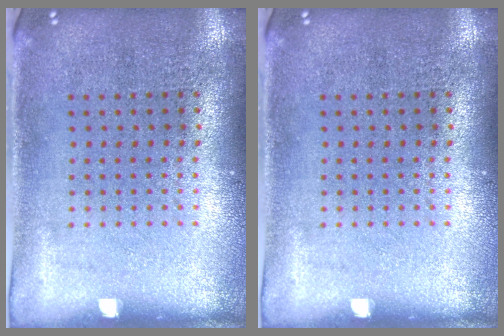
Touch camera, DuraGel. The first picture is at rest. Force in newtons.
{"total": 0.0}